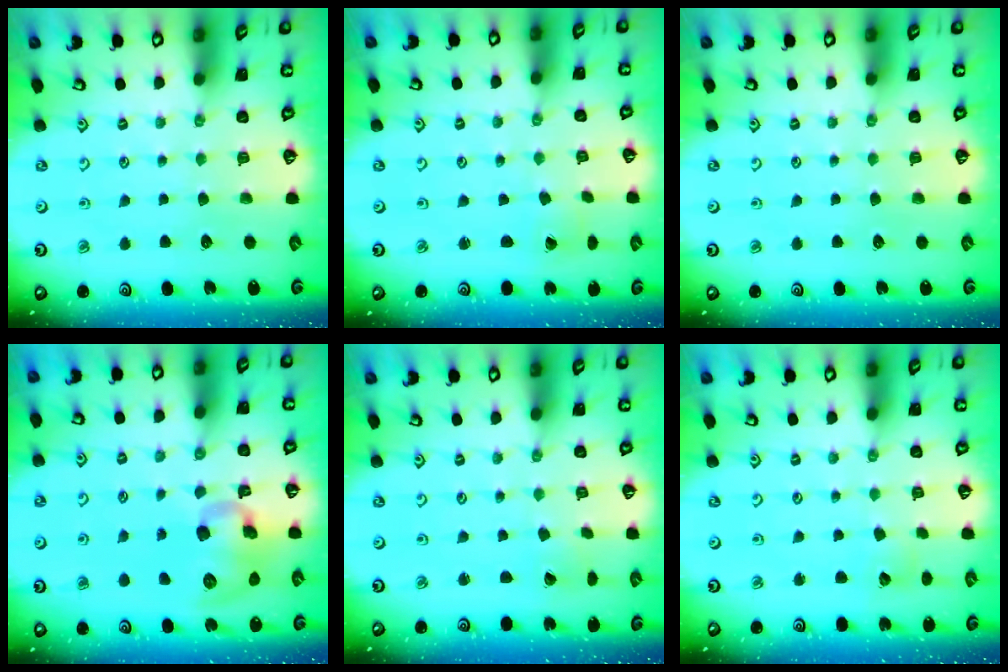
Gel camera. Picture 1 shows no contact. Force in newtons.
{"total": 1.0, "press": 1.0, "slide": 0.0}
{"total": 0.0}
{"total": 11.5, "press": 11.3, "slide": 1.8}
{"total": 0.0}
{"total": 3.0, "press": 3.0, "slide": 0.4}